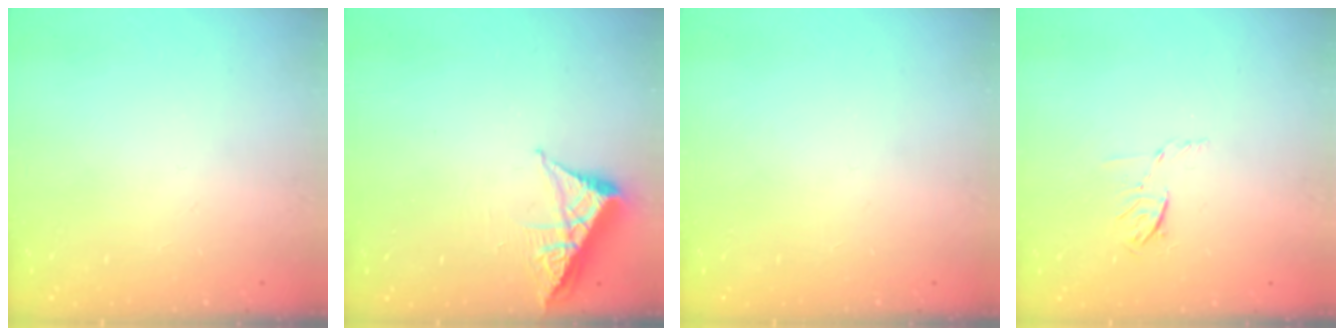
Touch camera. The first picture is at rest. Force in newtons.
{"total": 6.0, "press": 5.9, "slide": 0.8}
{"total": 0.0}
{"total": 4.4, "press": 4.2, "slide": 1.5}